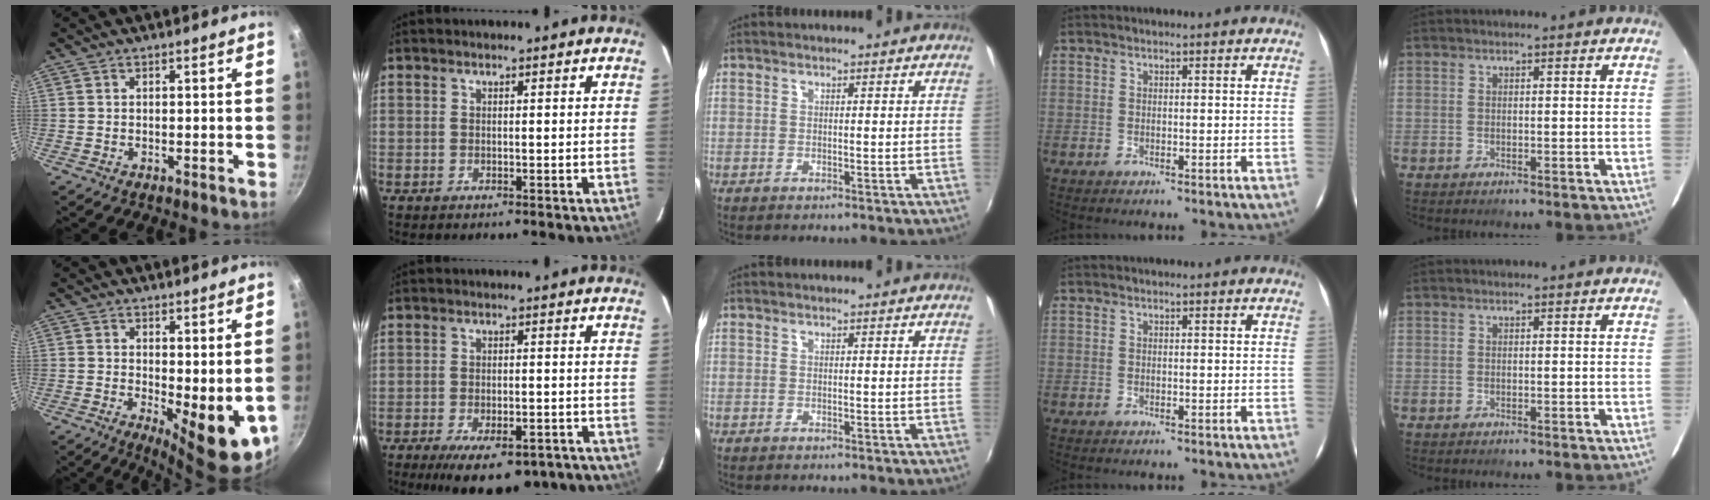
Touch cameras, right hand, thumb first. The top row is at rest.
{"thumb": {"total": 9.3, "force": [0.6, 3.6, 8.6], "torque": [-0.099, -0.018, 0.018]}, "index": {"total": 14.4, "force": [-10.4, 5.6, 8.2], "torque": [-0.155, -0.021, -0.139]}}